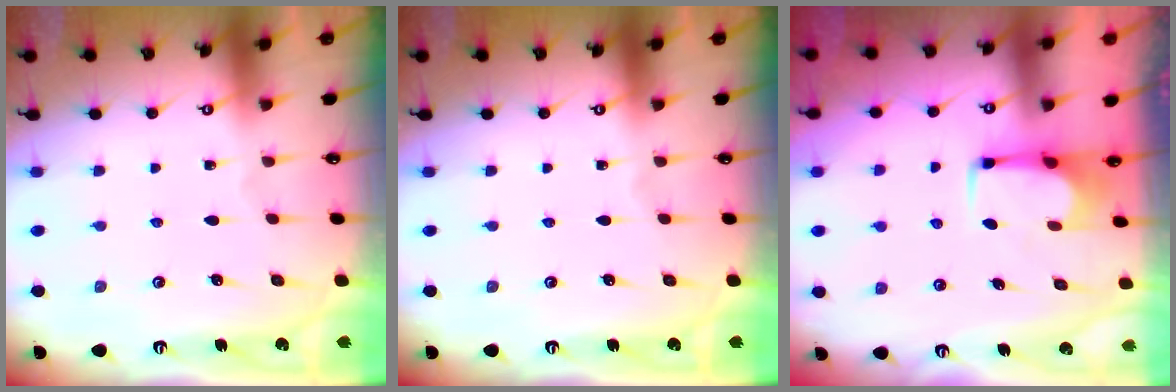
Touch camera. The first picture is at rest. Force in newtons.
{"total": 0.0}
{"total": 2.6, "press": 2.6, "slide": 0.4}